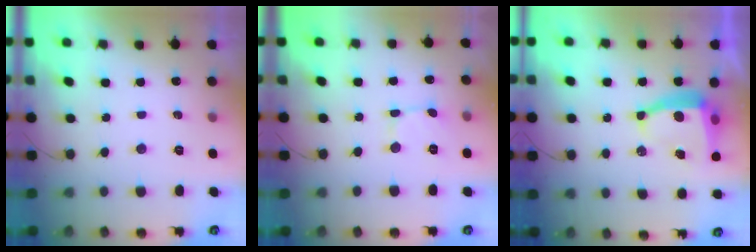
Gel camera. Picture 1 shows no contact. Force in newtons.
{"total": 1.9, "press": 1.9, "slide": 0.1}
{"total": 7.9, "press": 7.8, "slide": 0.5}